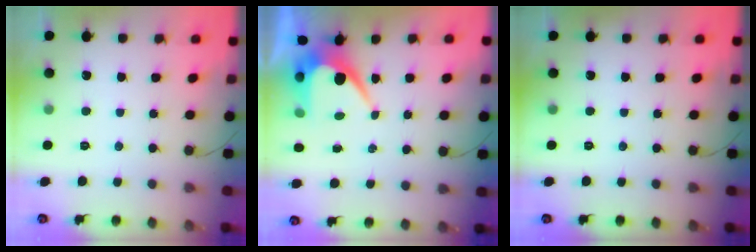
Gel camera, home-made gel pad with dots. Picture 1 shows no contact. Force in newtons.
{"total": 8.2, "press": 8.2, "slide": 0.4}
{"total": 0.0}